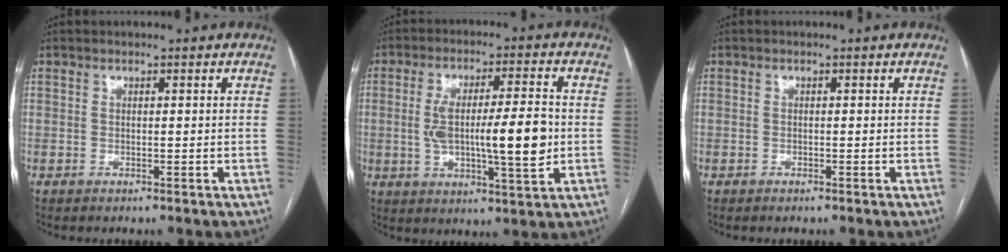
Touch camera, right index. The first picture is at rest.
{"total": 13.0, "force": [-0.7, 2.5, 12.8], "torque": [-0.220, 0.005, -0.007]}
{"total": 0.0}